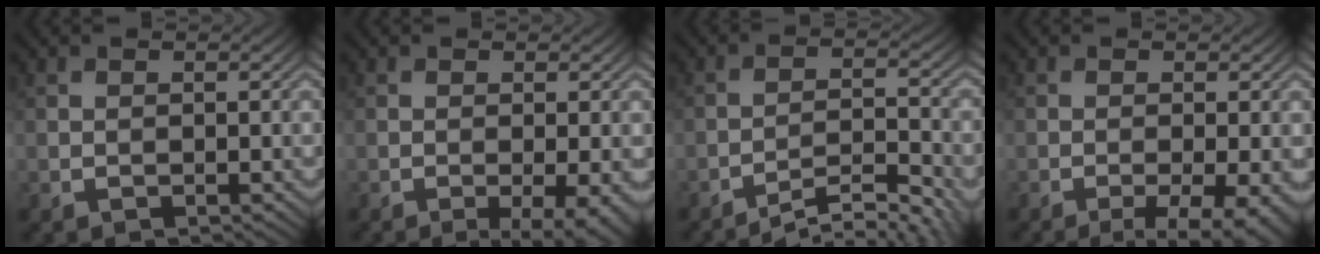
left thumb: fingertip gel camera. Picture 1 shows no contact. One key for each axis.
{"total": 4.7, "fx": -1.2, "fy": 1.6, "fz": 4.3, "tx": -0.064, "ty": 0.003, "tz": -0.018}
{"total": 5.0, "fx": -4.3, "fy": 0.0, "fz": 2.5, "tx": -0.044, "ty": 0.004, "tz": -0.066}
{"total": 6.3, "fx": -2.4, "fy": 1.9, "fz": 5.5, "tx": -0.089, "ty": 0.005, "tz": -0.031}